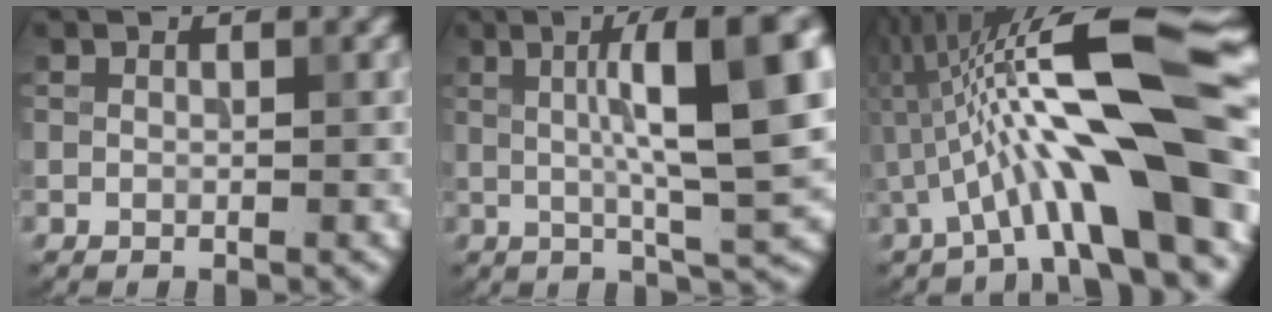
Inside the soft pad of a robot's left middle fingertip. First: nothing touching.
{"total": 12.5, "force": [2.7, 2.7, 11.9], "torque": [-0.157, 0.014, 0.039]}
{"total": 14.2, "force": [-1.1, 2.4, 14.0], "torque": [-0.226, 0.039, -0.014]}